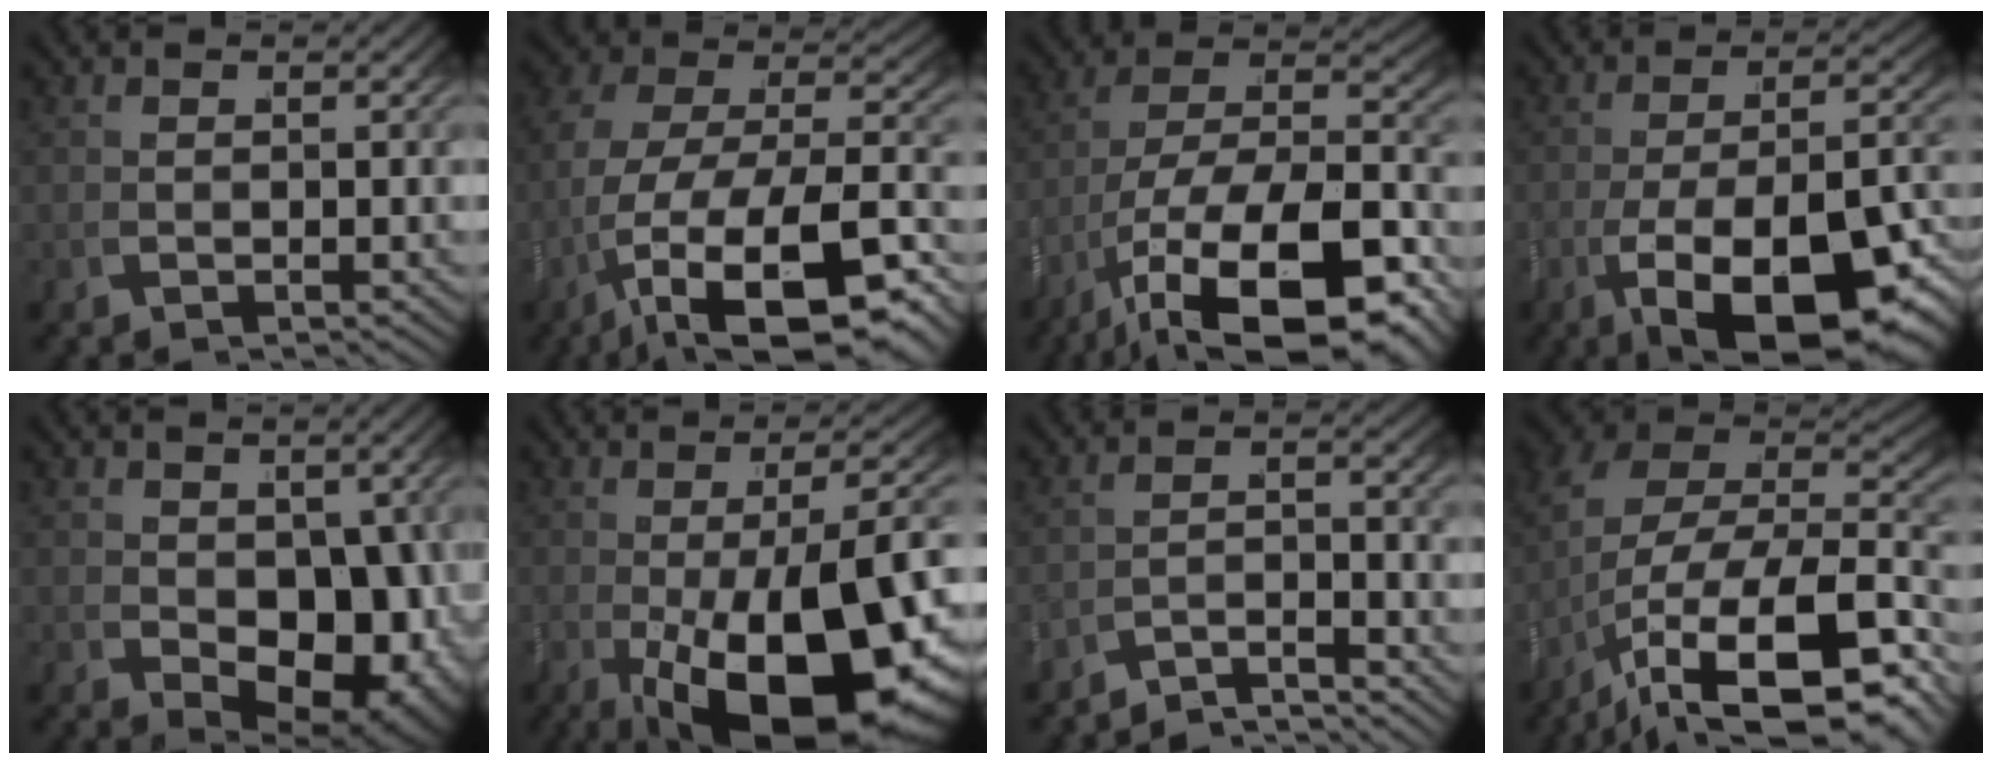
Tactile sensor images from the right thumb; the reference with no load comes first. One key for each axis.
{"total": 16.1, "fx": -3.8, "fy": 9.0, "fz": 12.8, "tx": -0.259, "ty": -0.095, "tz": 0.001}
{"total": 17.1, "fx": -3.6, "fy": 9.9, "fz": 13.5, "tx": -0.258, "ty": -0.085, "tz": 0.000}
{"total": 14.7, "fx": -4.8, "fy": 7.1, "fz": 11.9, "tx": -0.210, "ty": -0.064, "tz": -0.031}
{"total": 10.7, "fx": -0.8, "fy": 7.0, "fz": 8.1, "tx": -0.138, "ty": -0.063, "tz": 0.027}
{"total": 17.3, "fx": -5.3, "fy": 8.2, "fz": 14.3, "tx": -0.241, "ty": -0.063, "tz": -0.032}
{"total": 4.5, "fx": -3.6, "fy": 1.0, "fz": 2.4, "tx": -0.034, "ty": -0.016, "tz": -0.053}
{"total": 19.9, "fx": -1.2, "fy": 13.6, "fz": 14.4, "tx": -0.267, "ty": -0.059, "tz": 0.010}